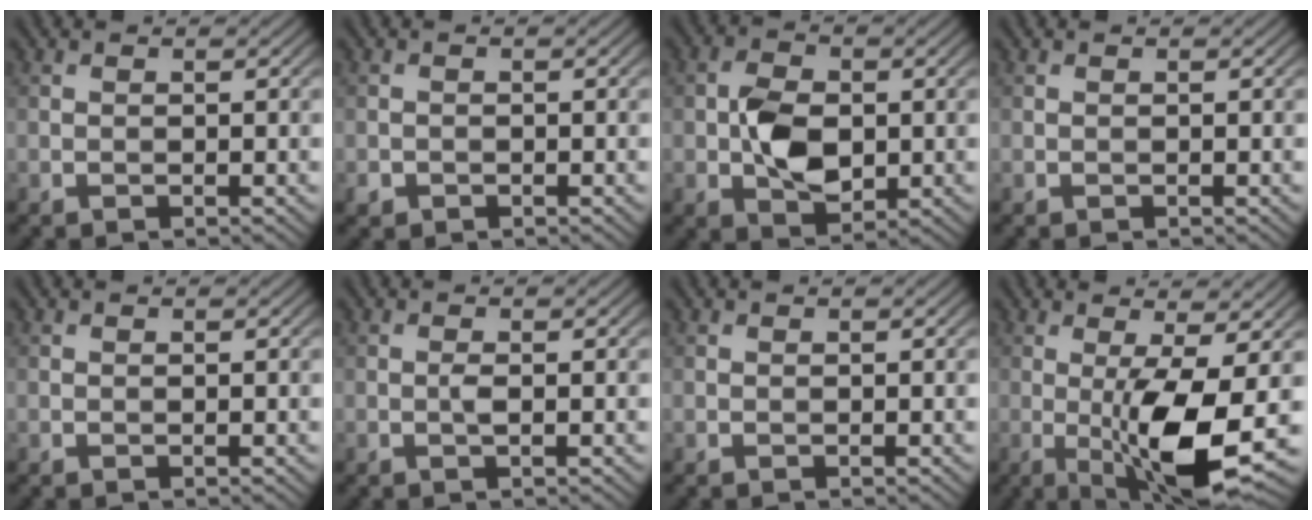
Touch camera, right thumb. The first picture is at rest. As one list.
[{"total": 0.9, "force": [-0.5, 0.7, 0.2], "torque": [-0.004, -0.003, -0.011]}, {"total": 6.3, "force": [-0.6, 4.1, 4.7], "torque": [-0.093, -0.005, -0.012]}, {"total": 0.0}, {"total": 0.0}, {"total": 1.0, "force": [-0.2, 0.2, 1.0], "torque": [-0.021, 0.000, -0.005]}, {"total": 0.0}, {"total": 10.0, "force": [-1.6, 2.2, 9.7], "torque": [-0.172, -0.008, -0.023]}]